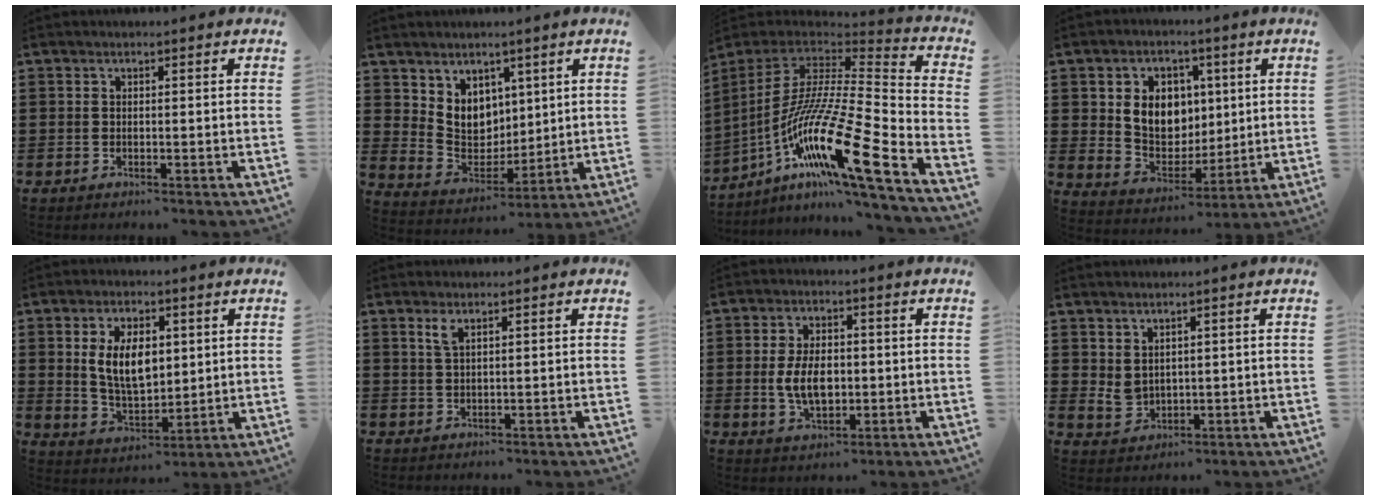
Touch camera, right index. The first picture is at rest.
{"total": 6.8, "force": [4.0, 5.4, 1.1], "torque": [-0.038, -0.018, 0.076]}
{"total": 19.0, "force": [-9.5, 2.8, 16.2], "torque": [-0.340, -0.011, -0.186]}
{"total": 8.3, "force": [1.8, 6.9, 4.3], "torque": [-0.087, 0.014, 0.030]}
{"total": 8.5, "force": [1.8, 4.8, 6.7], "torque": [-0.137, 0.010, 0.029]}
{"total": 2.0, "force": [1.1, 0.5, 1.5], "torque": [-0.033, 0.003, 0.019]}
{"total": 6.5, "force": [-0.5, 3.8, 5.3], "torque": [-0.104, 0.002, -0.013]}
{"total": 2.7, "force": [1.5, 1.8, 1.2], "torque": [-0.037, 0.001, 0.028]}